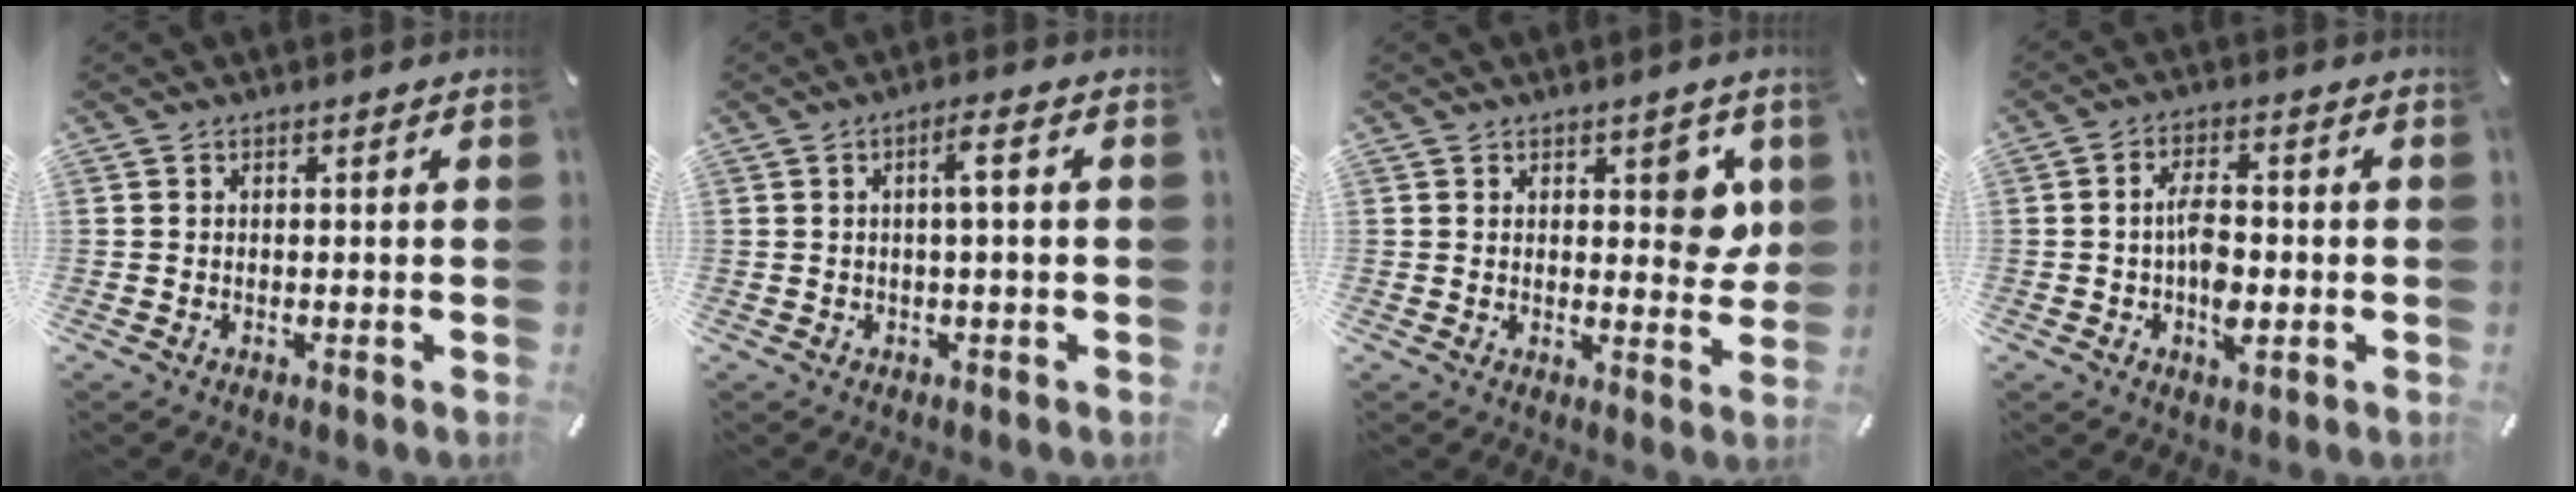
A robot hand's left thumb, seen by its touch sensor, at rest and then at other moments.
{"total": 4.0, "force": [0.5, 0.4, 4.0], "torque": [-0.076, 0.004, 0.004]}
{"total": 6.9, "force": [2.9, 3.8, 4.9], "torque": [-0.046, -0.012, 0.044]}
{"total": 7.3, "force": [-1.2, 3.9, 6.0], "torque": [-0.099, 0.002, -0.023]}